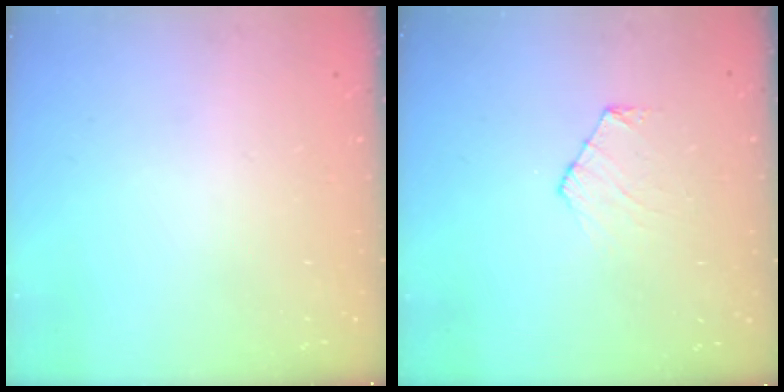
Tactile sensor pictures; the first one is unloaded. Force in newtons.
{"total": 7.2, "press": 7.2, "slide": 0.7}